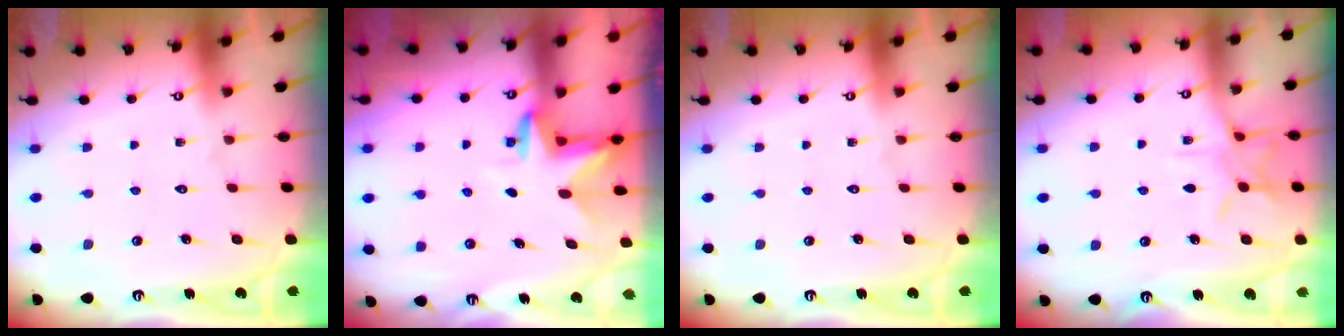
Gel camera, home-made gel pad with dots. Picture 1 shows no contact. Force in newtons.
{"total": 3.5, "press": 3.5, "slide": 0.2}
{"total": 0.0}
{"total": 7.4, "press": 7.3, "slide": 0.7}